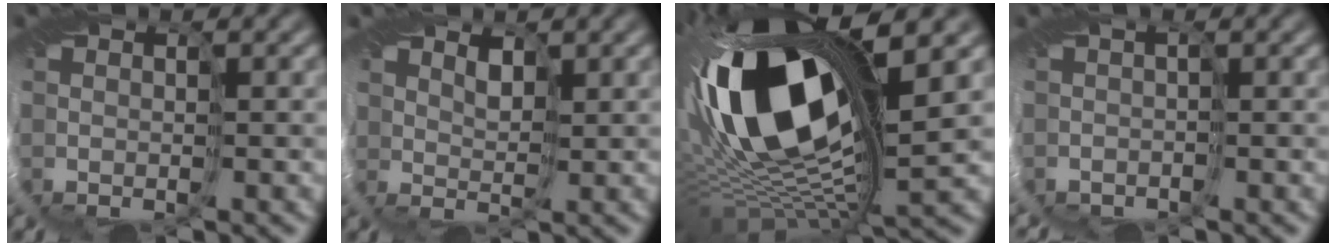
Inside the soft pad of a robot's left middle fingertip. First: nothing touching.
{"total": 1.6, "force": [1.0, 1.1, 0.5], "torque": [-0.010, -0.002, 0.017]}
{"total": 17.5, "force": [2.1, 8.1, 15.4], "torque": [-0.301, -0.008, 0.041]}
{"total": 0.7, "force": [0.2, 0.6, 0.2], "torque": [0.000, 0.007, 0.009]}